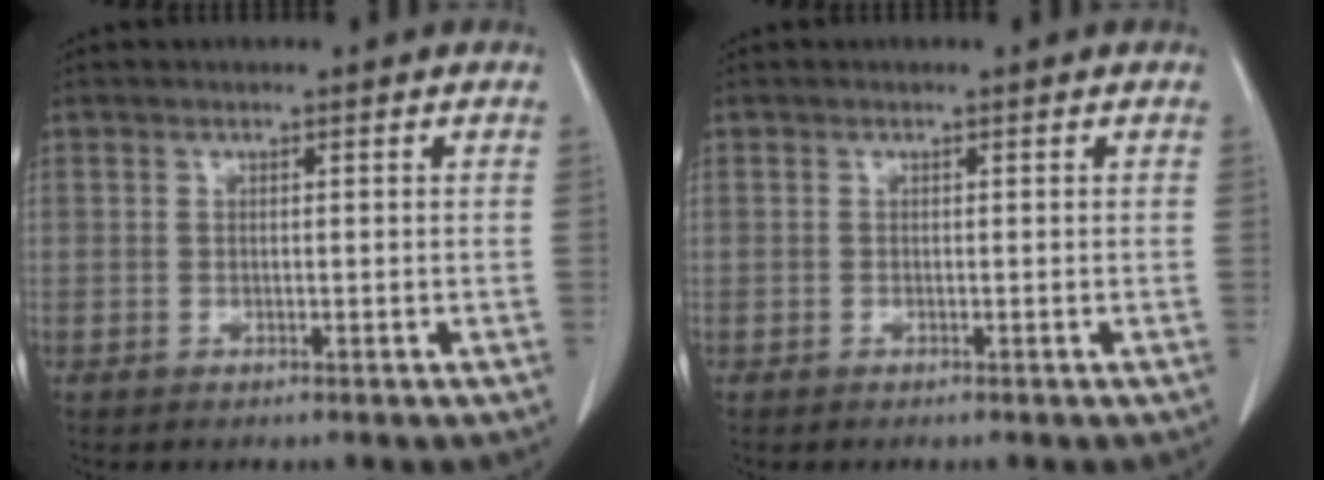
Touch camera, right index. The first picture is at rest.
{"total": 0.0}